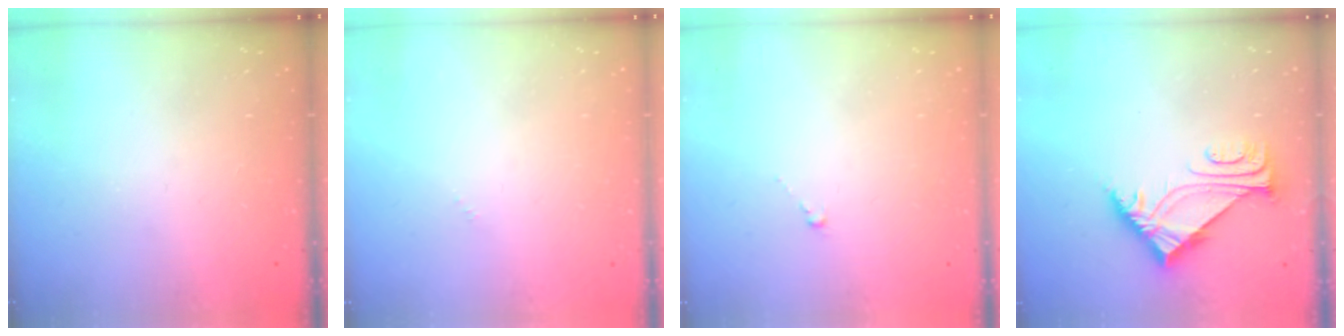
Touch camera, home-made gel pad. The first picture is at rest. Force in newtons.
{"total": 0.0}
{"total": 0.0}
{"total": 6.3, "press": 6.3, "slide": 0.3}